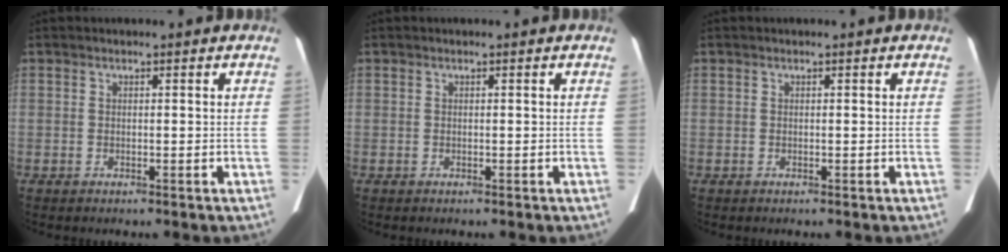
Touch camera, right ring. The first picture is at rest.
{"total": 0.0}
{"total": 0.0}